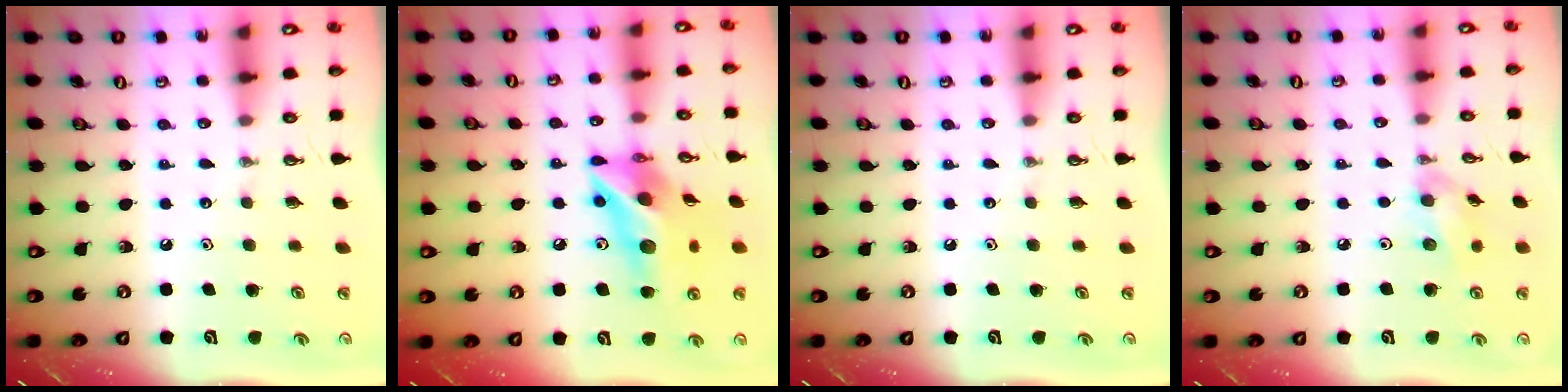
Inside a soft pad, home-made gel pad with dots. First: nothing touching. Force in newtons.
{"total": 15.6, "press": 15.6, "slide": 1.5}
{"total": 0.0}
{"total": 8.9, "press": 8.6, "slide": 2.3}